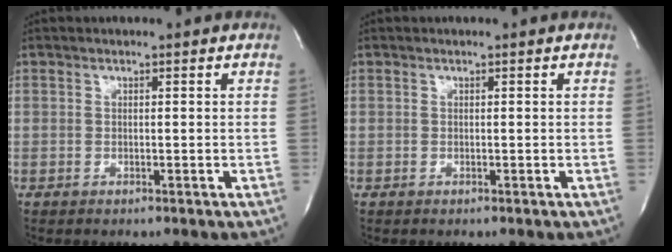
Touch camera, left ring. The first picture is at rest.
{"total": 0.0}